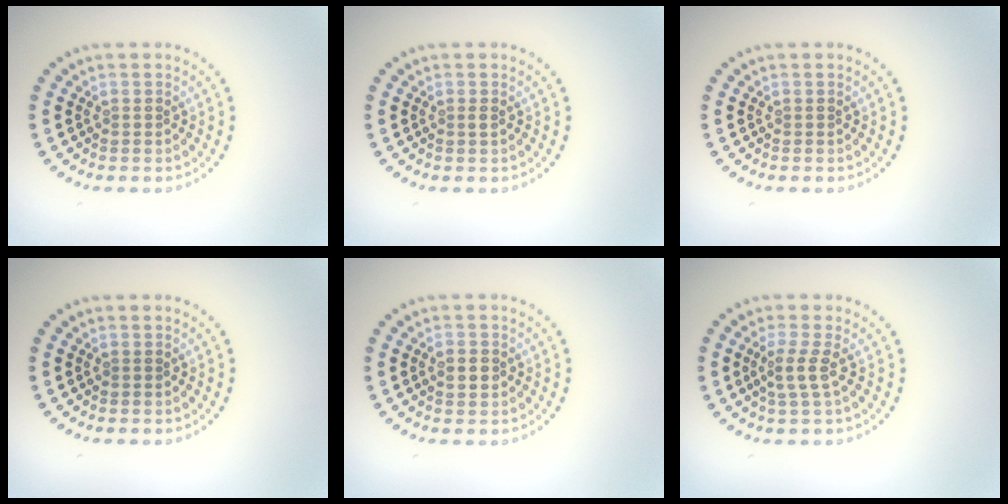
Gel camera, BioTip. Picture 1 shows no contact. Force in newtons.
{"total": 0.5, "press": 0.3, "slide": 0.4}
{"total": 0.0}
{"total": 0.0}
{"total": 1.5, "press": 1.5, "slide": 0.1}
{"total": 2.0, "press": 1.5, "slide": 1.3}